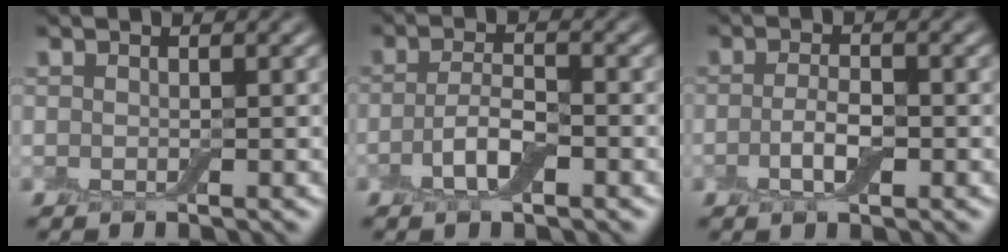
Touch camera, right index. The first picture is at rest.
{"total": 3.1, "force": [-1.2, 1.1, 2.6], "torque": [-0.057, 0.001, -0.028]}
{"total": 2.5, "force": [-0.7, 1.0, 2.2], "torque": [-0.046, -0.001, -0.017]}